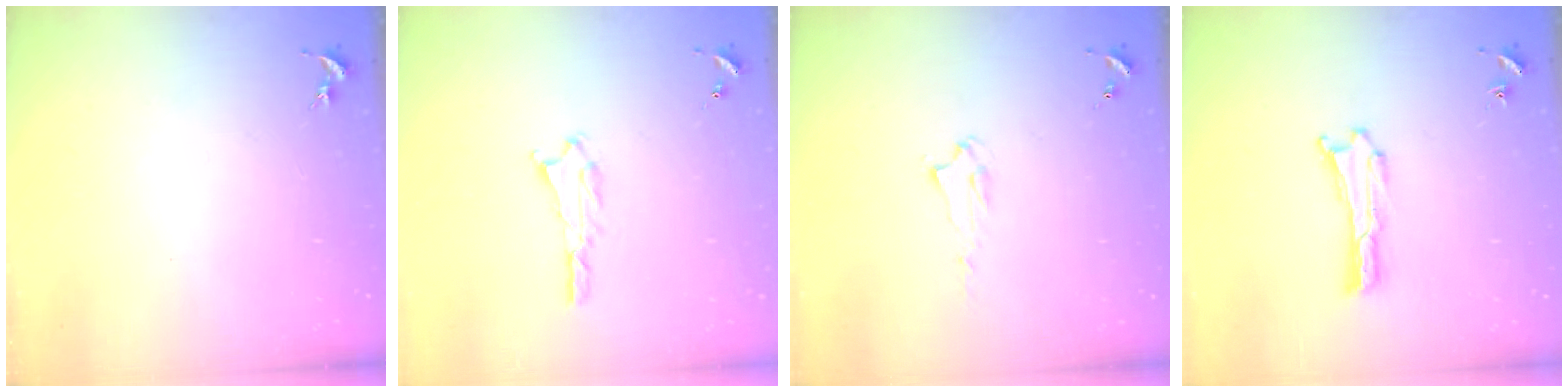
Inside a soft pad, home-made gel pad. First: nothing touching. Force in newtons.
{"total": 1.8, "press": 1.8, "slide": 0.2}
{"total": 2.0, "press": 2.0, "slide": 0.2}
{"total": 0.0}